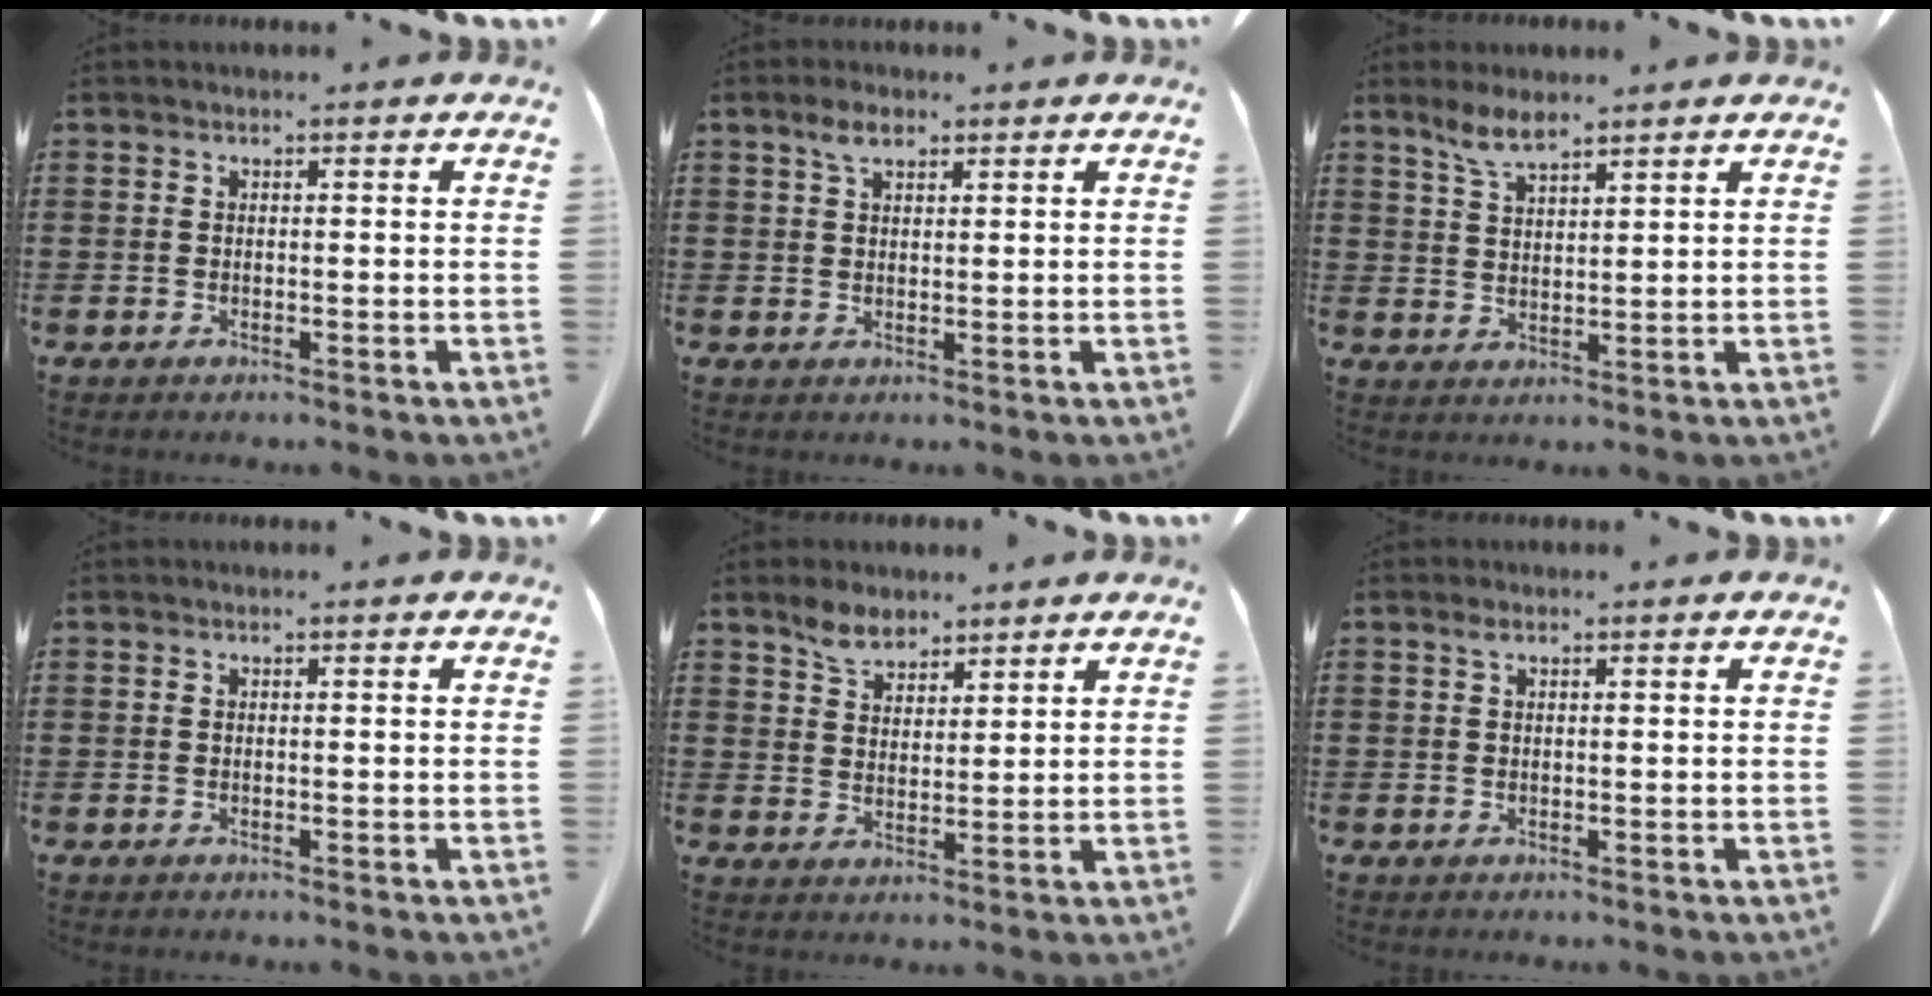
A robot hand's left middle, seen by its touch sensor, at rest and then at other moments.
{"total": 3.1, "force": [1.9, 1.3, 2.0], "torque": [-0.045, 0.004, 0.036]}
{"total": 4.7, "force": [3.6, 1.1, 2.9], "torque": [-0.065, -0.004, 0.065]}
{"total": 0.0}
{"total": 4.7, "force": [3.9, 2.2, 1.5], "torque": [-0.042, 0.000, 0.075]}
{"total": 0.9, "force": [0.5, 0.3, 0.7], "torque": [-0.015, 0.002, 0.009]}